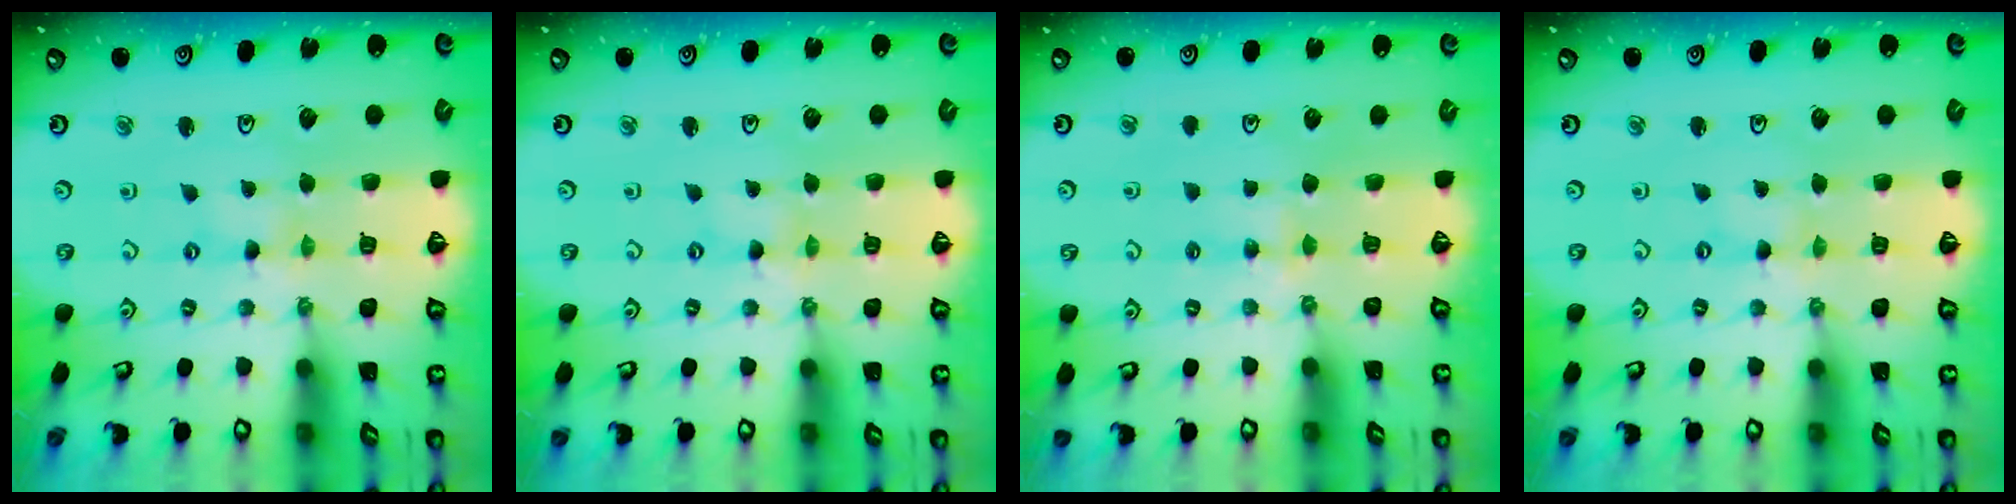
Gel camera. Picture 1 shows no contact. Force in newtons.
{"total": 0.8, "press": 0.8, "slide": 0.1}
{"total": 3.6, "press": 3.6, "slide": 0.7}
{"total": 0.0}